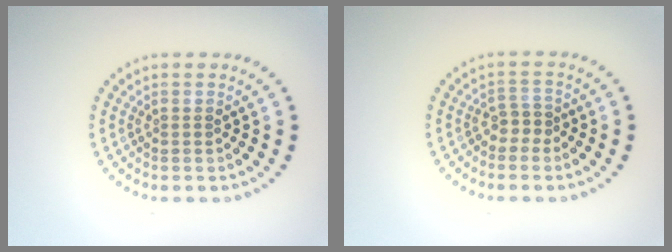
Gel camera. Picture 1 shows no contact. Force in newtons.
{"total": 1.6, "press": 1.3, "slide": 0.9}